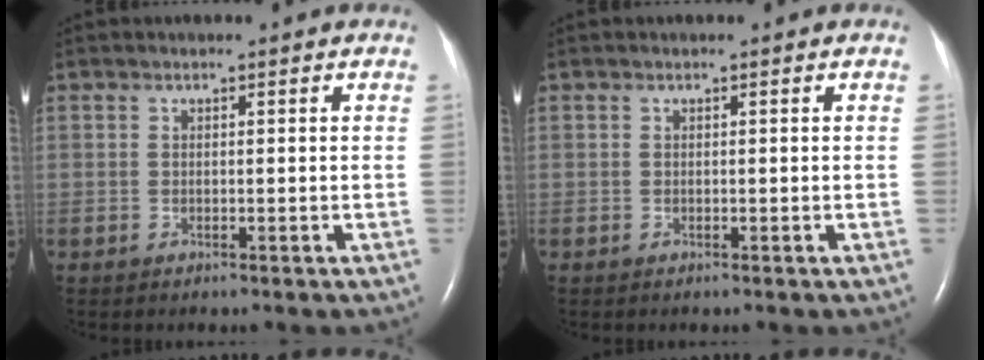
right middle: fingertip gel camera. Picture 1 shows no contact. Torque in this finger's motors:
{"motor_torque": [0.00, 0.00, -0.01, 0.00]}